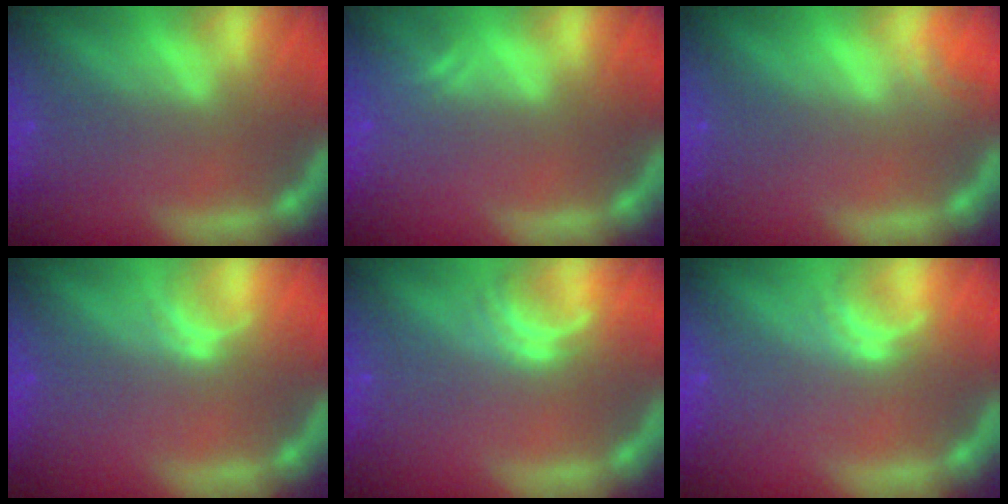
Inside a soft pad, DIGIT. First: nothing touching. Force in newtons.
{"total": 1.5}
{"total": 0.9}
{"total": 1.0}
{"total": 2.0}
{"total": 1.5}